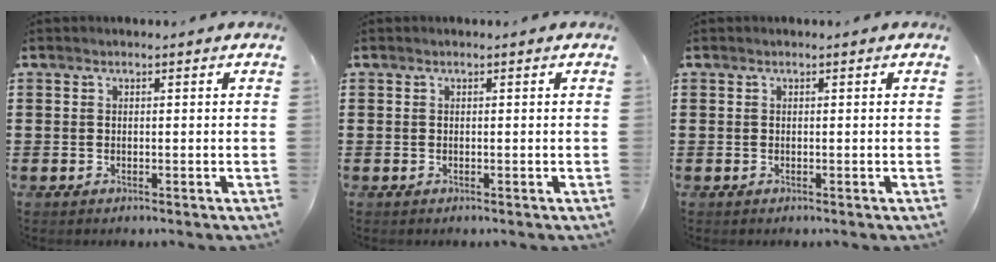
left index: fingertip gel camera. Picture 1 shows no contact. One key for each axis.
{"total": 0.0}
{"total": 0.0}